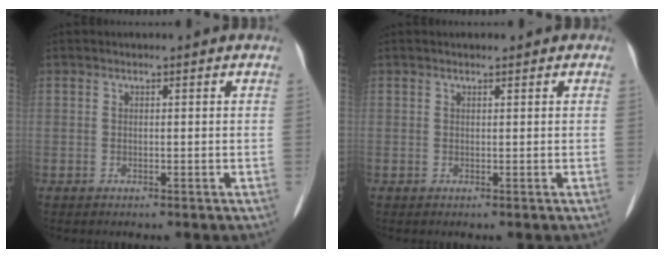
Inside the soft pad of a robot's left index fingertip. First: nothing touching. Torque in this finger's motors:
{"motor_torque": [0.37, -0.31, 0.00, 0.00]}